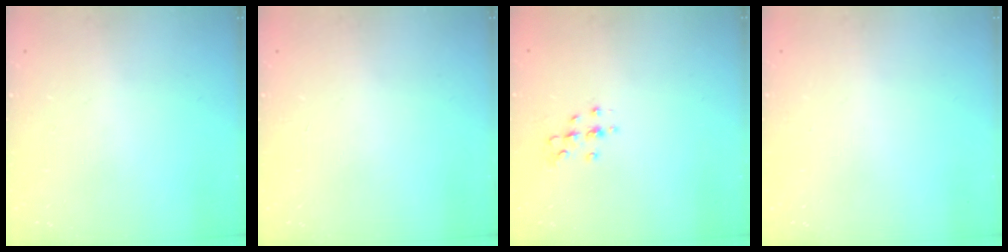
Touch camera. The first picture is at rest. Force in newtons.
{"total": 0.0}
{"total": 5.4, "press": 5.2, "slide": 1.6}
{"total": 0.0}